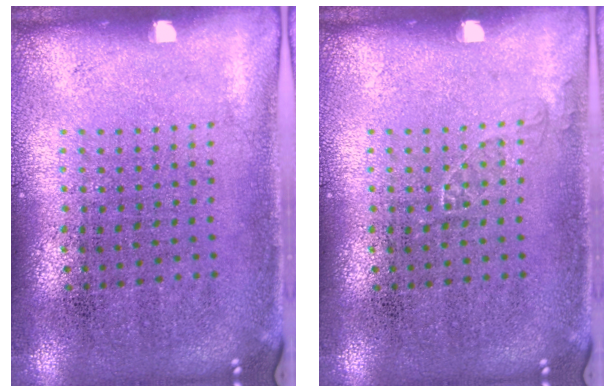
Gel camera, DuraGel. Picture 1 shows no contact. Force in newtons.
{"total": 0.6, "press": 0.6, "slide": 0.0}